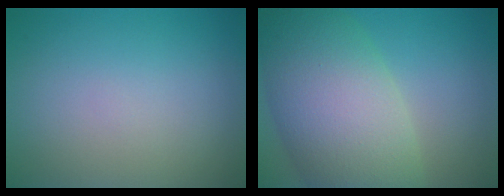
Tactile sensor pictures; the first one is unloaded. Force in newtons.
{"total": 10.8, "press": 10.8, "slide": 0.7}